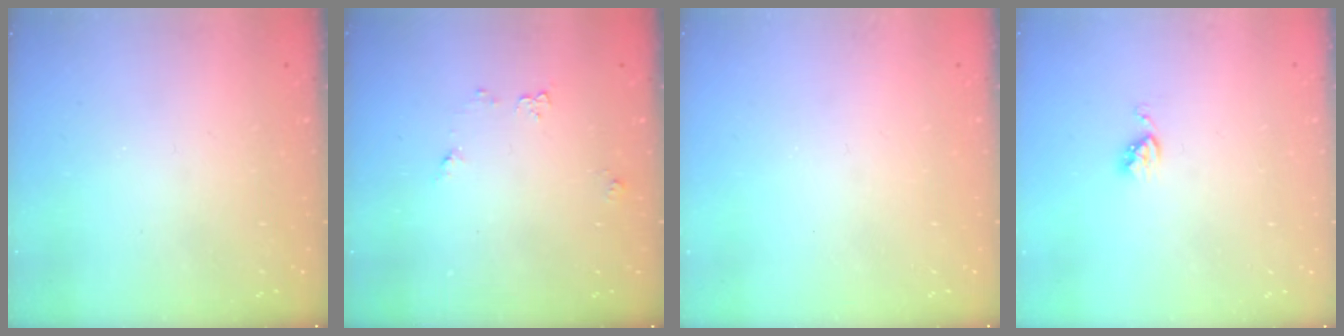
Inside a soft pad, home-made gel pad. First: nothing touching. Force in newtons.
{"total": 4.8, "press": 4.7, "slide": 0.6}
{"total": 0.6, "press": 0.3, "slide": 0.5}
{"total": 3.9, "press": 3.9, "slide": 0.4}